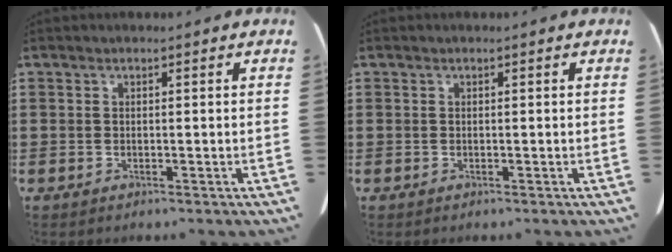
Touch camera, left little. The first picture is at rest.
{"total": 0.0}